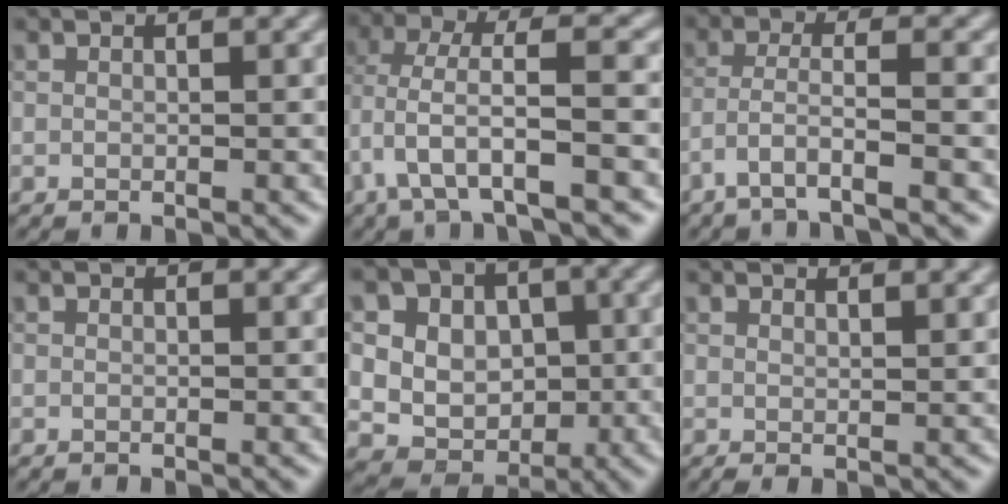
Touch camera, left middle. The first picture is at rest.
{"total": 6.0, "force": [-1.6, 1.4, 5.6], "torque": [-0.112, 0.011, -0.034]}
{"total": 3.8, "force": [-2.4, 0.4, 2.9], "torque": [-0.054, 0.003, -0.056]}
{"total": 0.0}
{"total": 12.3, "force": [3.8, 10.4, 5.5], "torque": [-0.104, 0.027, 0.059]}
{"total": 1.5, "force": [1.3, 0.4, 0.8], "torque": [-0.011, -0.001, 0.017]}